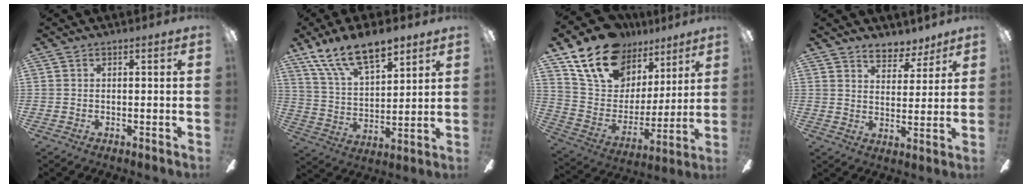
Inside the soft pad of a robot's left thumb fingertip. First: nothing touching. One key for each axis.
{"total": 15.5, "fx": 11.3, "fy": 6.2, "fz": 8.6, "tx": -0.156, "ty": -0.054, "tz": 0.204}
{"total": 19.5, "fx": 13.7, "fy": 11.5, "fz": 7.8, "tx": -0.151, "ty": -0.078, "tz": 0.253}
{"total": 6.1, "fx": 5.2, "fy": 2.9, "fz": 1.5, "tx": -0.006, "ty": -0.035, "tz": 0.090}